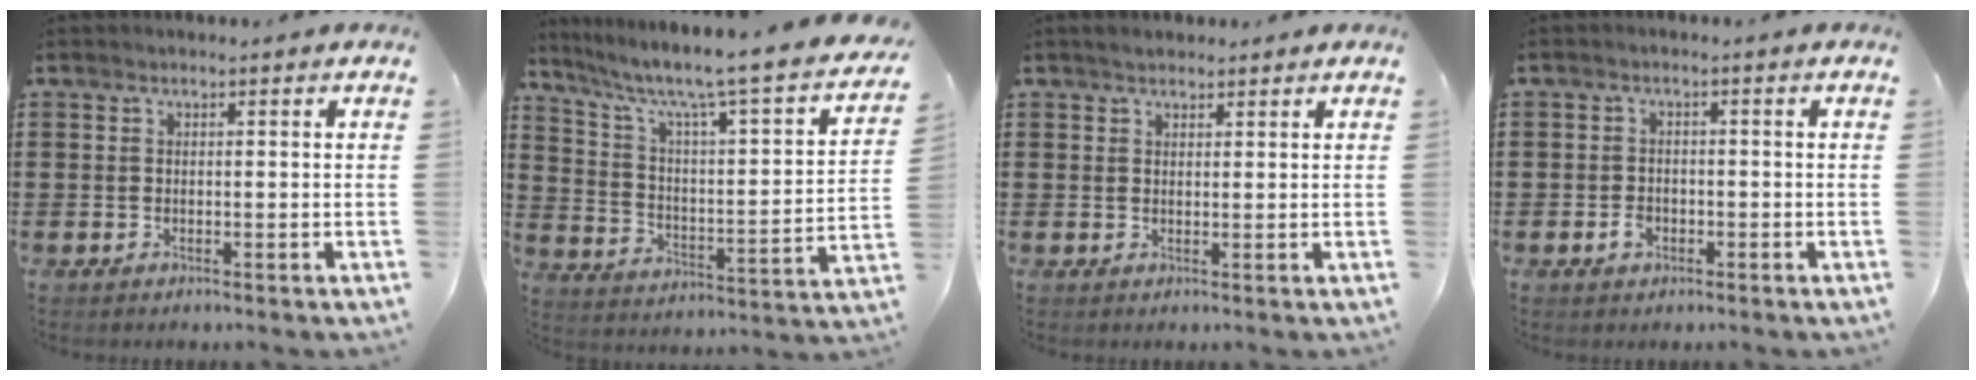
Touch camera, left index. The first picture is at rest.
{"total": 5.3, "force": [3.8, 0.4, 3.7], "torque": [-0.090, -0.043, 0.052]}
{"total": 1.6, "force": [1.4, 0.6, 0.3], "torque": [-0.009, 0.005, 0.026]}
{"total": 2.0, "force": [-0.9, 1.5, 1.1], "torque": [-0.023, 0.001, -0.018]}